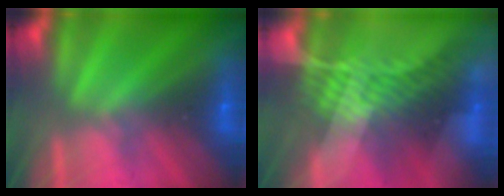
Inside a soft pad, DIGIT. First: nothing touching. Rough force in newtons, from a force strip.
{"total": 7.9}